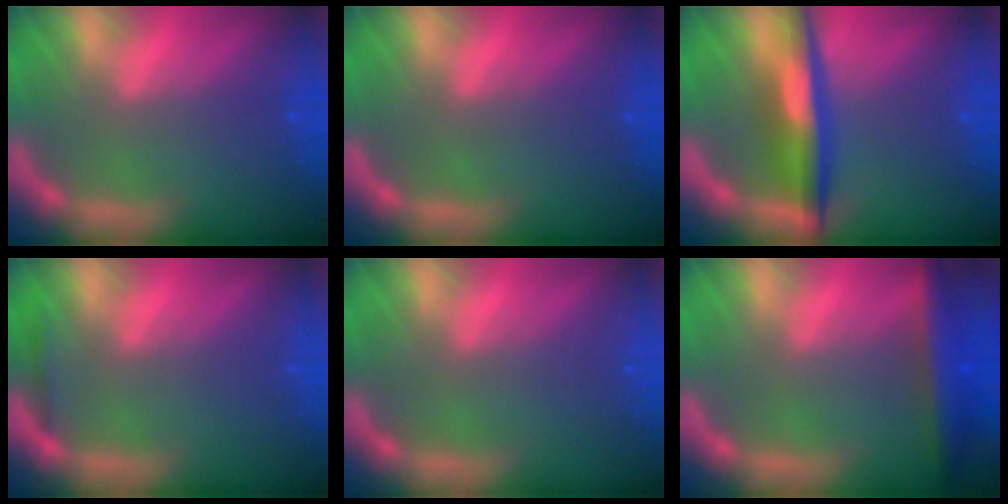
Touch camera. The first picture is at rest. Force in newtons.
{"total": 0.0}
{"total": 5.5}
{"total": 0.9}
{"total": 0.0}
{"total": 5.0}